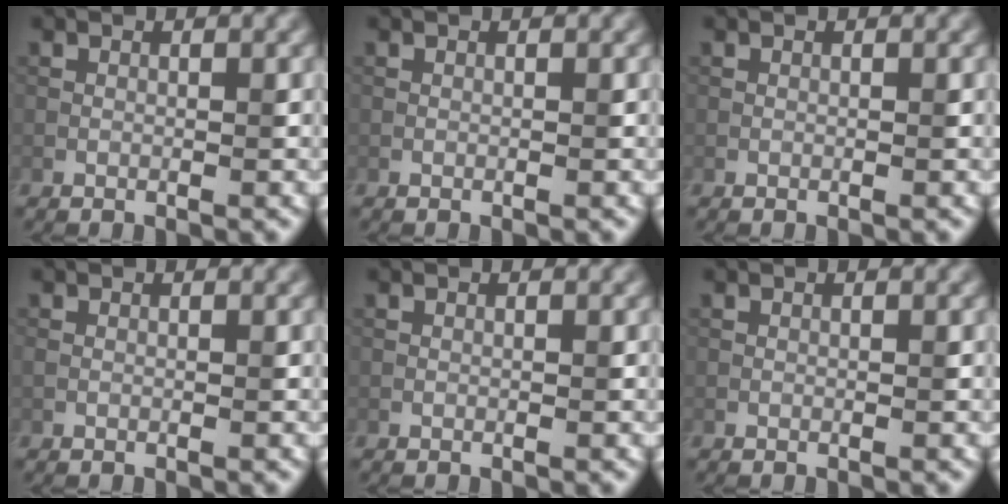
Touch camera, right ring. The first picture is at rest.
{"total": 0.0}
{"total": 0.0}
{"total": 0.6, "force": [0.0, 0.3, 0.6], "torque": [-0.011, 0.000, 0.000]}
{"total": 0.0}
{"total": 0.0}